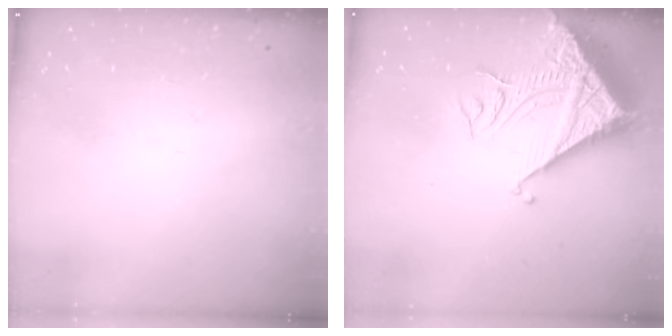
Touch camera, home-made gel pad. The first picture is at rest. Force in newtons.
{"total": 11.1, "press": 11.1, "slide": 1.0}